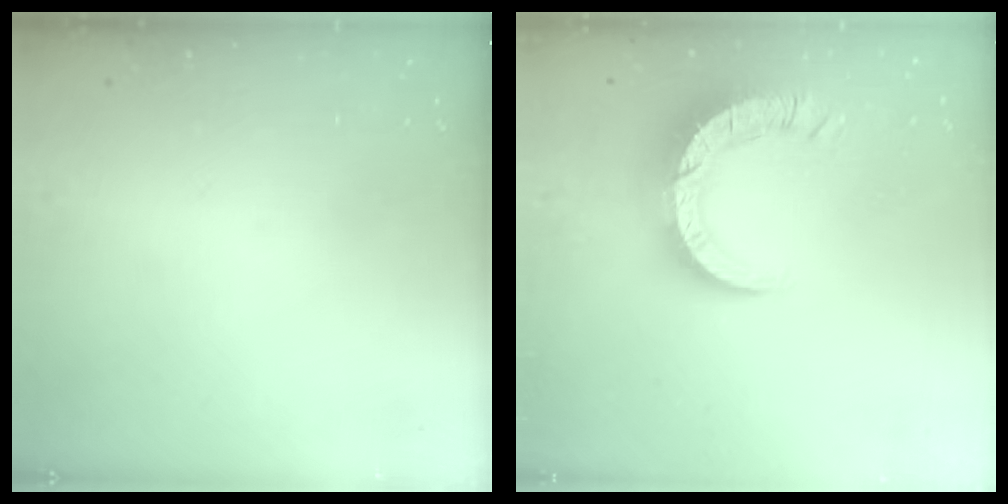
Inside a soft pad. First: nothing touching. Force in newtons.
{"total": 11.3, "press": 11.2, "slide": 1.3}